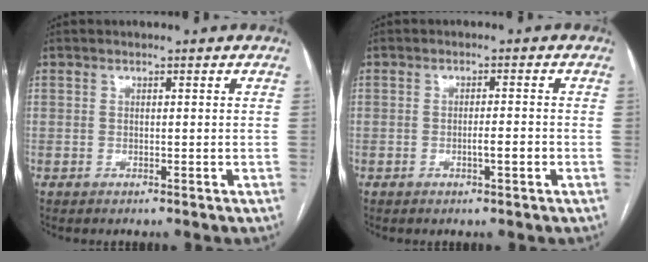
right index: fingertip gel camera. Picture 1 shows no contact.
{"total": 2.4, "force": [-0.8, 0.2, 2.2], "torque": [-0.040, 0.000, -0.013]}